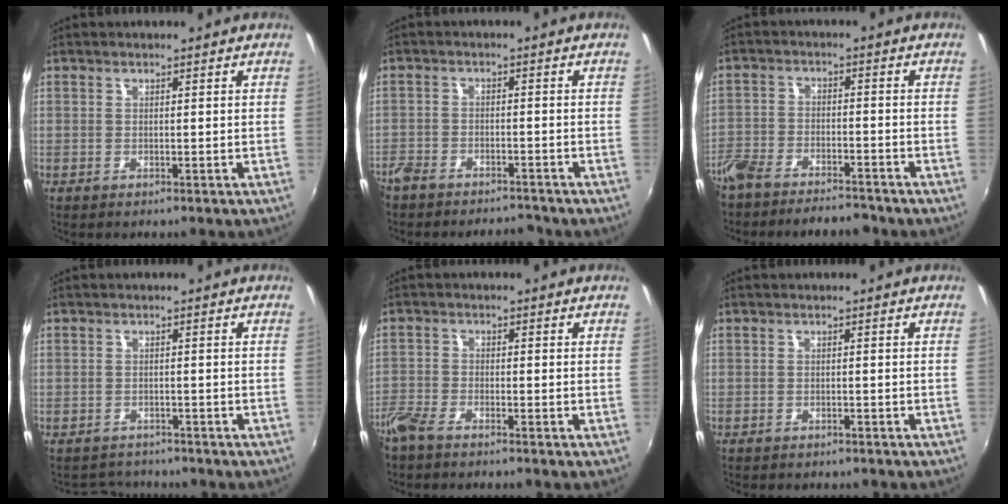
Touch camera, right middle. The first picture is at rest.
{"total": 7.8, "force": [-6.9, 2.9, 2.1], "torque": [-0.069, 0.002, -0.111]}
{"total": 9.9, "force": [-8.5, 3.5, 3.9], "torque": [-0.103, -0.009, -0.143]}
{"total": 3.6, "force": [-3.3, 1.5, -0.3], "torque": [-0.007, 0.005, -0.058]}
{"total": 4.7, "force": [-4.1, 1.1, 2.0], "torque": [-0.056, -0.012, -0.088]}
{"total": 2.7, "force": [-2.5, 0.8, 0.7], "torque": [-0.024, -0.011, -0.038]}